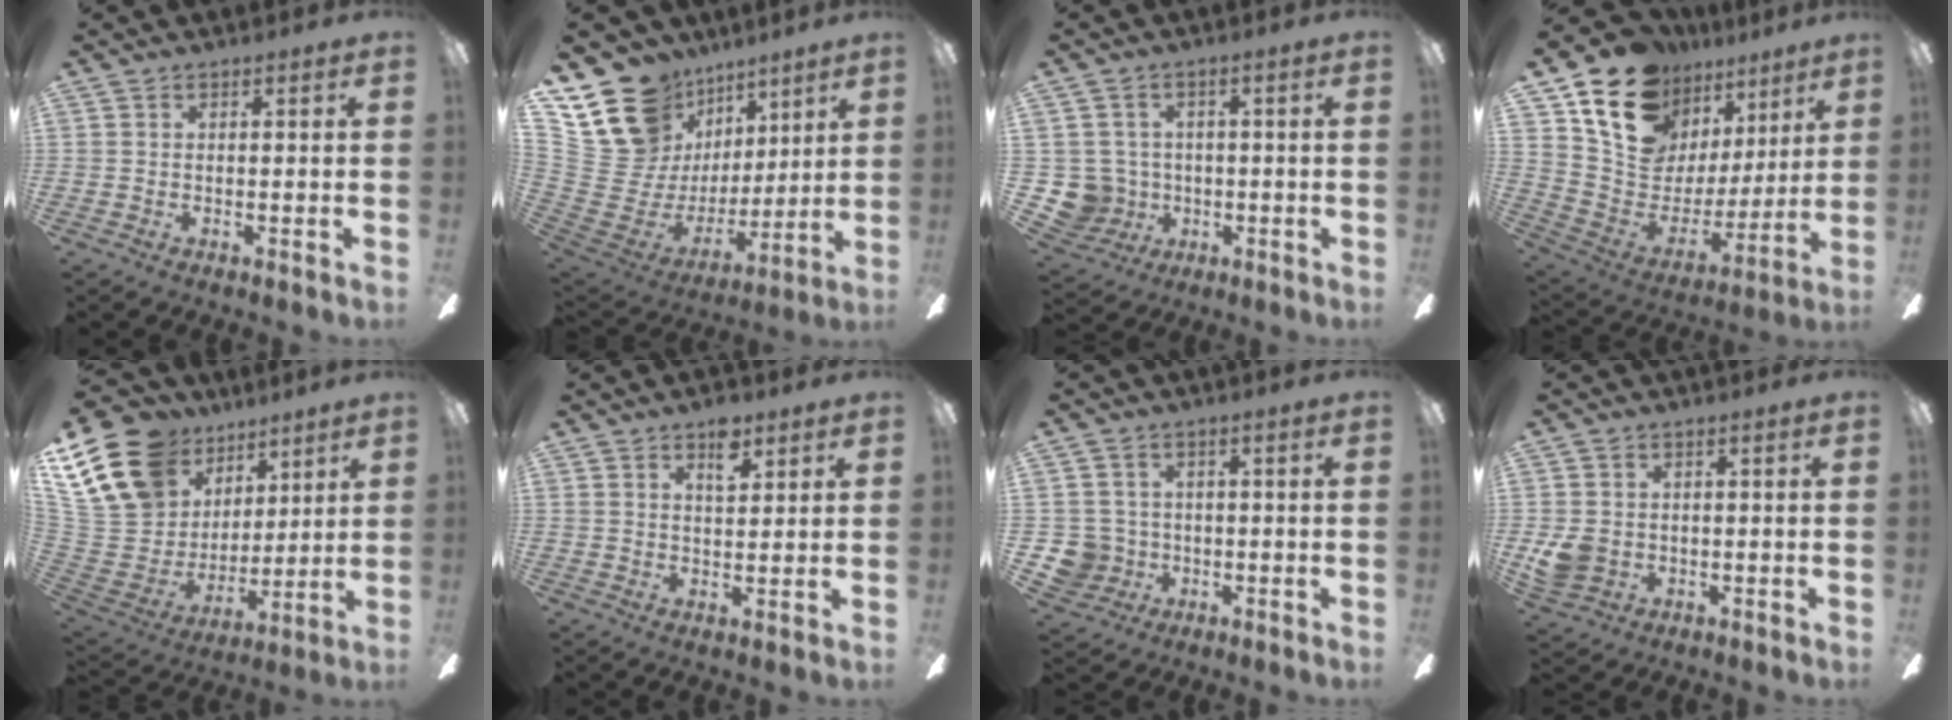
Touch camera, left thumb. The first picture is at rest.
{"total": 18.3, "force": [9.4, 14.2, 6.6], "torque": [-0.155, -0.069, 0.198]}
{"total": 6.6, "force": [0.2, 6.6, 0.7], "torque": [-0.054, -0.005, 0.010]}
{"total": 17.3, "force": [12.5, 10.4, 6.0], "torque": [-0.126, -0.085, 0.230]}
{"total": 23.2, "force": [12.6, 16.3, 10.5], "torque": [-0.241, -0.071, 0.253]}
{"total": 5.9, "force": [3.7, 2.7, 3.6], "torque": [-0.038, -0.017, 0.060]}
{"total": 6.2, "force": [-0.5, 6.1, 1.0], "torque": [-0.045, 0.005, -0.005]}
{"total": 5.6, "force": [-0.2, 4.9, 2.6], "torque": [-0.046, 0.005, -0.002]}